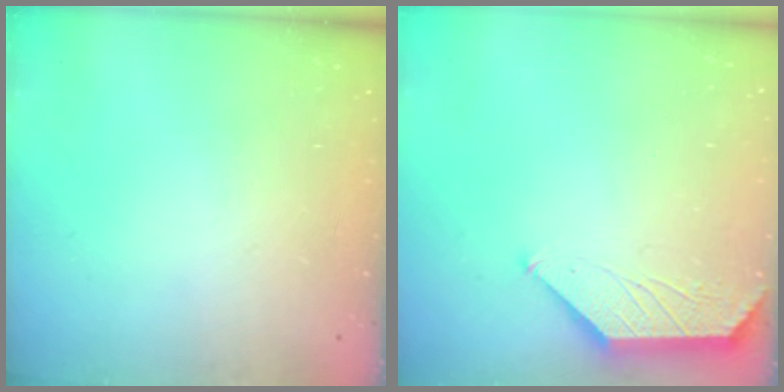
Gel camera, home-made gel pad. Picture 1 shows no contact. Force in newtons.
{"total": 1.3, "press": 1.3, "slide": 0.3}